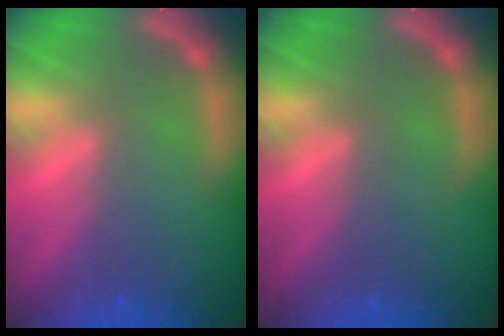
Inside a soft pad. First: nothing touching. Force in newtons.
{"total": 0.0}